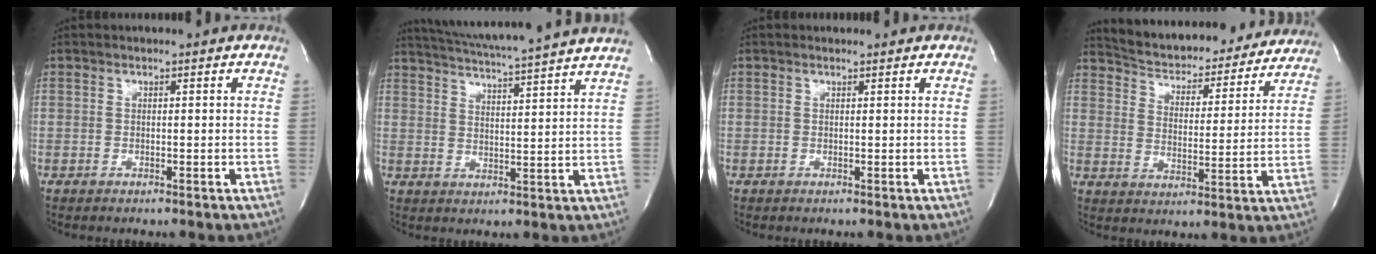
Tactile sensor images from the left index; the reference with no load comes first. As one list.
[{"total": 18.1, "force": [16.6, -1.4, 7.1], "torque": [-0.131, -0.019, 0.224]}, {"total": 0.7, "force": [0.7, 0.2, 0.0], "torque": [-0.010, 0.005, 0.011]}, {"total": 22.2, "force": [20.6, 5.9, 5.7], "torque": [-0.088, -0.014, 0.273]}]